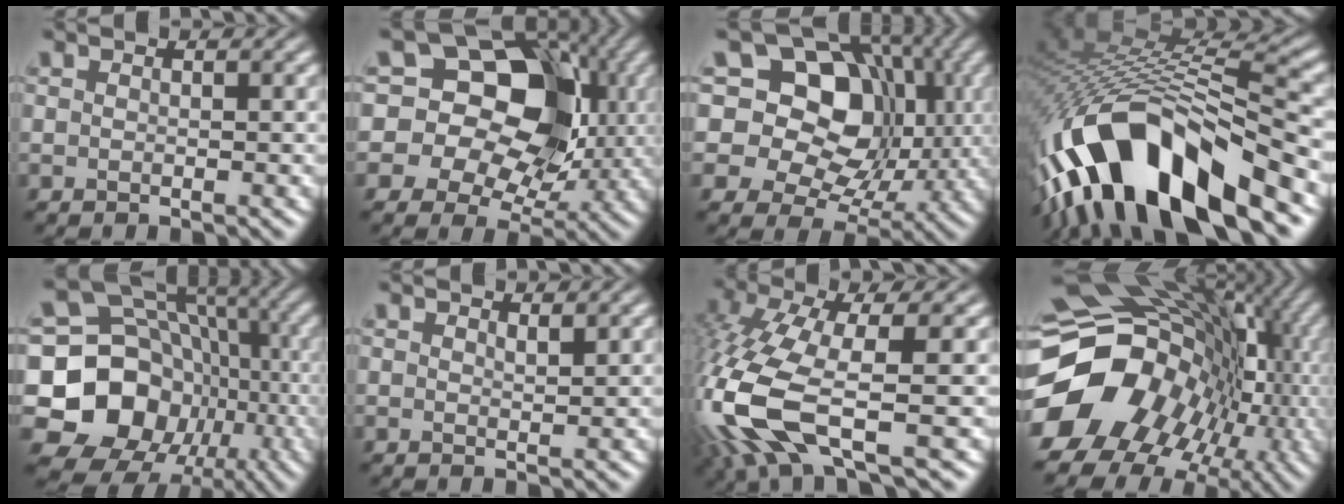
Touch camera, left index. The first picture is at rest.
{"total": 16.8, "force": [3.4, 13.2, 9.9], "torque": [-0.160, 0.040, 0.046]}
{"total": 13.6, "force": [3.8, 10.6, 7.6], "torque": [-0.134, 0.043, 0.050]}
{"total": 14.7, "force": [-8.7, 4.9, 10.8], "torque": [-0.203, 0.018, -0.136]}
{"total": 14.3, "force": [-3.2, 12.2, 6.7], "torque": [-0.136, -0.018, -0.060]}
{"total": 0.7, "force": [0.7, -0.2, 0.0], "torque": [0.000, -0.002, 0.017]}
{"total": 10.8, "force": [-3.5, 3.6, 9.6], "torque": [-0.241, -0.013, -0.064]}
{"total": 18.9, "force": [-3.4, 15.5, 10.2], "torque": [-0.177, -0.010, -0.039]}